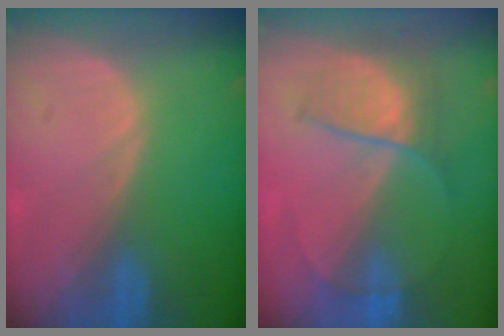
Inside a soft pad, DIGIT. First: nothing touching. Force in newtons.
{"total": 6.1, "press": 6.0, "slide": 1.1}